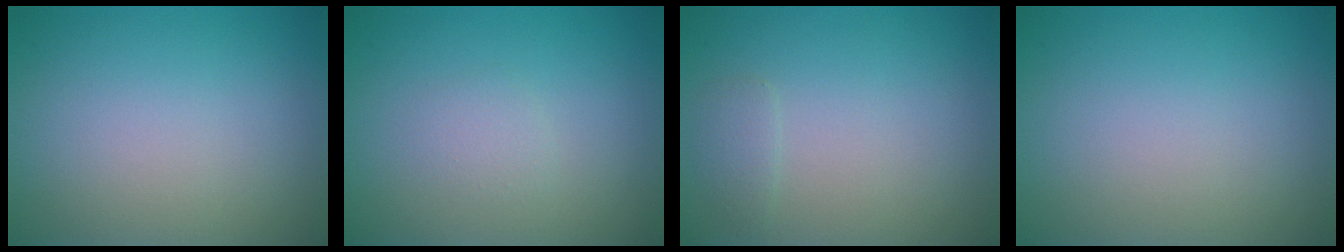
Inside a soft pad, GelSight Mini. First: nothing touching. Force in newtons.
{"total": 1.0, "press": 1.0, "slide": 0.0}
{"total": 1.0, "press": 1.0, "slide": 0.1}
{"total": 0.0}